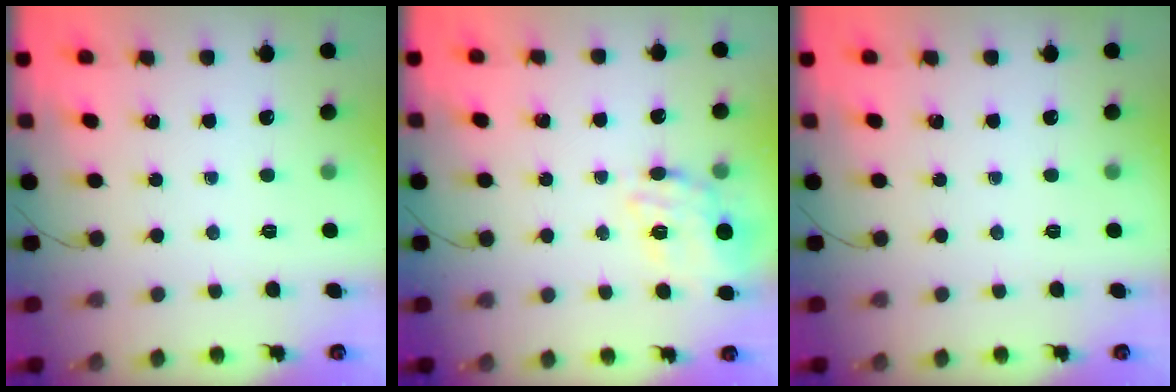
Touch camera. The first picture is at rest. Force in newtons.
{"total": 13.6, "press": 13.3, "slide": 2.8}
{"total": 0.0}